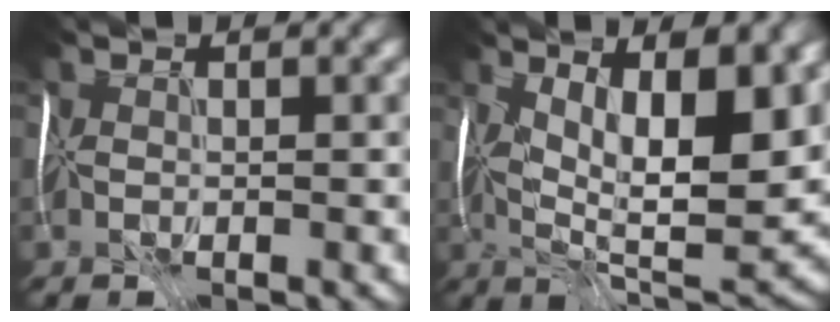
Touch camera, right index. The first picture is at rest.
{"total": 11.7, "force": [3.1, 3.7, 10.6], "torque": [-0.175, -0.010, 0.053]}